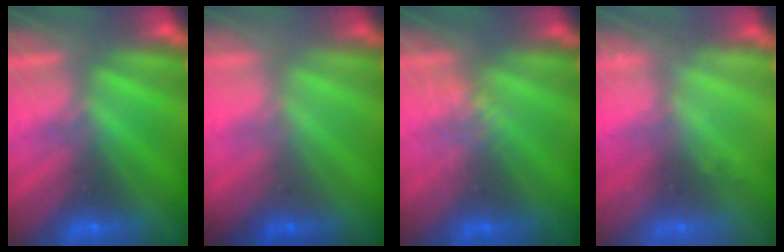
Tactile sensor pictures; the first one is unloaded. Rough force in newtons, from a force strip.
{"total": 1.5}
{"total": 2.2}
{"total": 2.3}